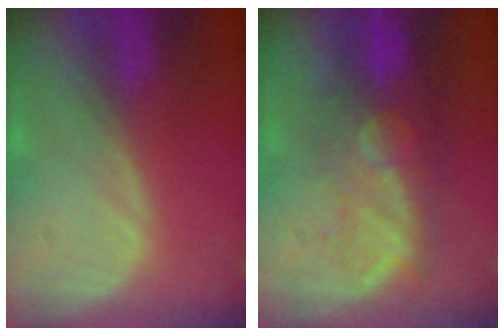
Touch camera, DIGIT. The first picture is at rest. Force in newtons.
{"total": 10.0, "press": 8.6, "slide": 5.1}